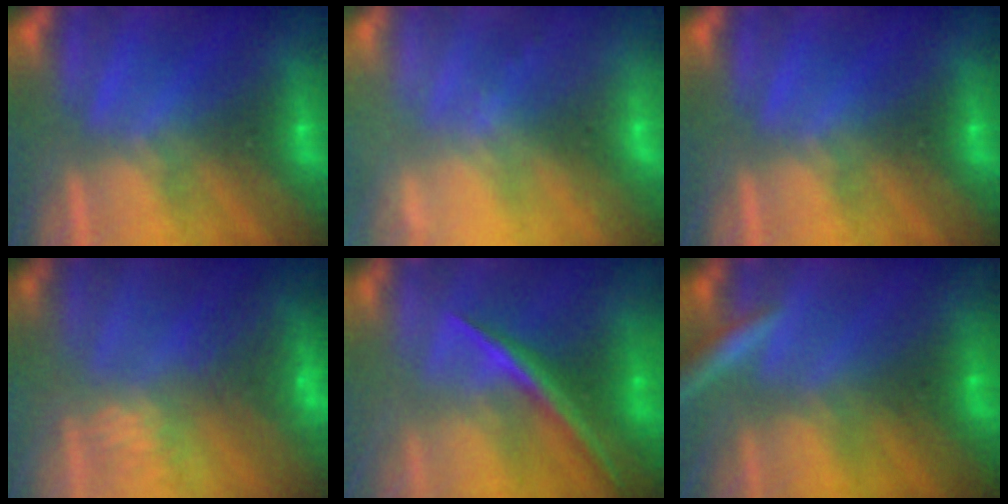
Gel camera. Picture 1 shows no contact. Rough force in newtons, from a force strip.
{"total": 2.4}
{"total": 0.0}
{"total": 9.5}
{"total": 1.8}
{"total": 2.7}